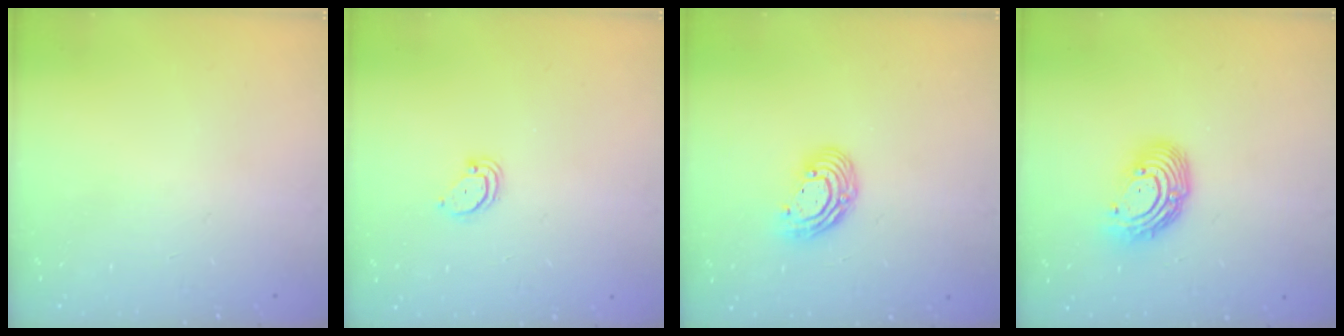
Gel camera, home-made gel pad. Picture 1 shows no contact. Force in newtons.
{"total": 2.6, "press": 2.6, "slide": 0.2}
{"total": 9.2, "press": 9.2, "slide": 0.6}
{"total": 10.7, "press": 10.6, "slide": 0.9}